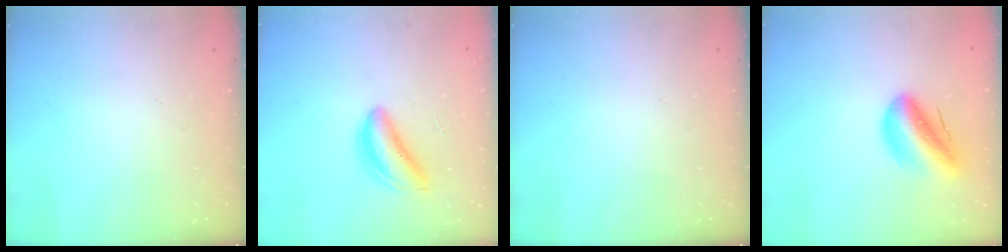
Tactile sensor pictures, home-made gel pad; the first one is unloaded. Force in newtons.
{"total": 5.2, "press": 4.9, "slide": 1.6}
{"total": 0.0}
{"total": 12.5, "press": 12.0, "slide": 3.4}